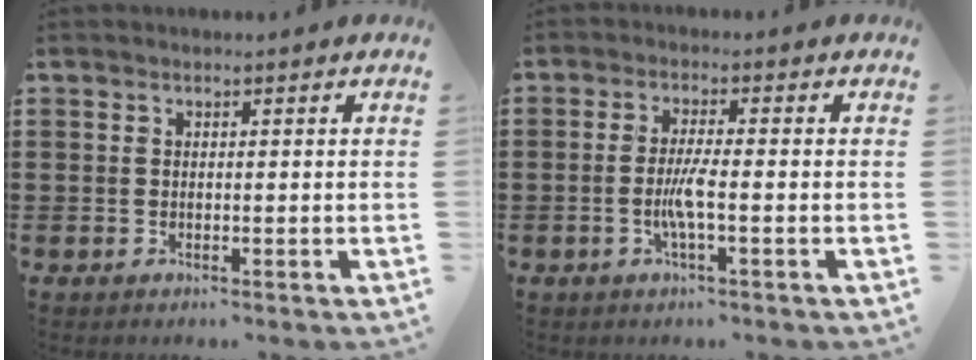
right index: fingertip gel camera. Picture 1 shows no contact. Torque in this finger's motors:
{"motor_torque": [1.13, 1.01, 0.36, 0.10]}